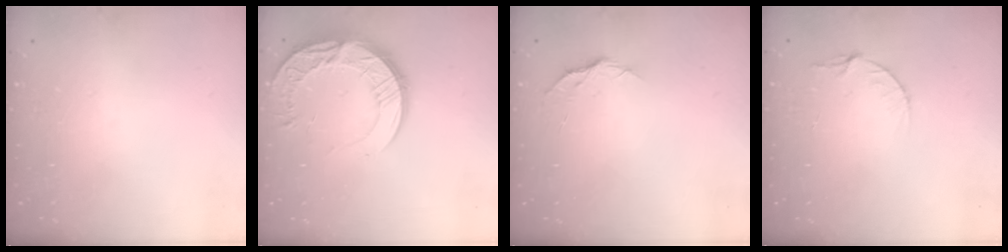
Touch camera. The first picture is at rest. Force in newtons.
{"total": 17.2, "press": 17.2, "slide": 0.7}
{"total": 5.1, "press": 5.1, "slide": 0.2}
{"total": 3.4, "press": 3.4, "slide": 0.4}